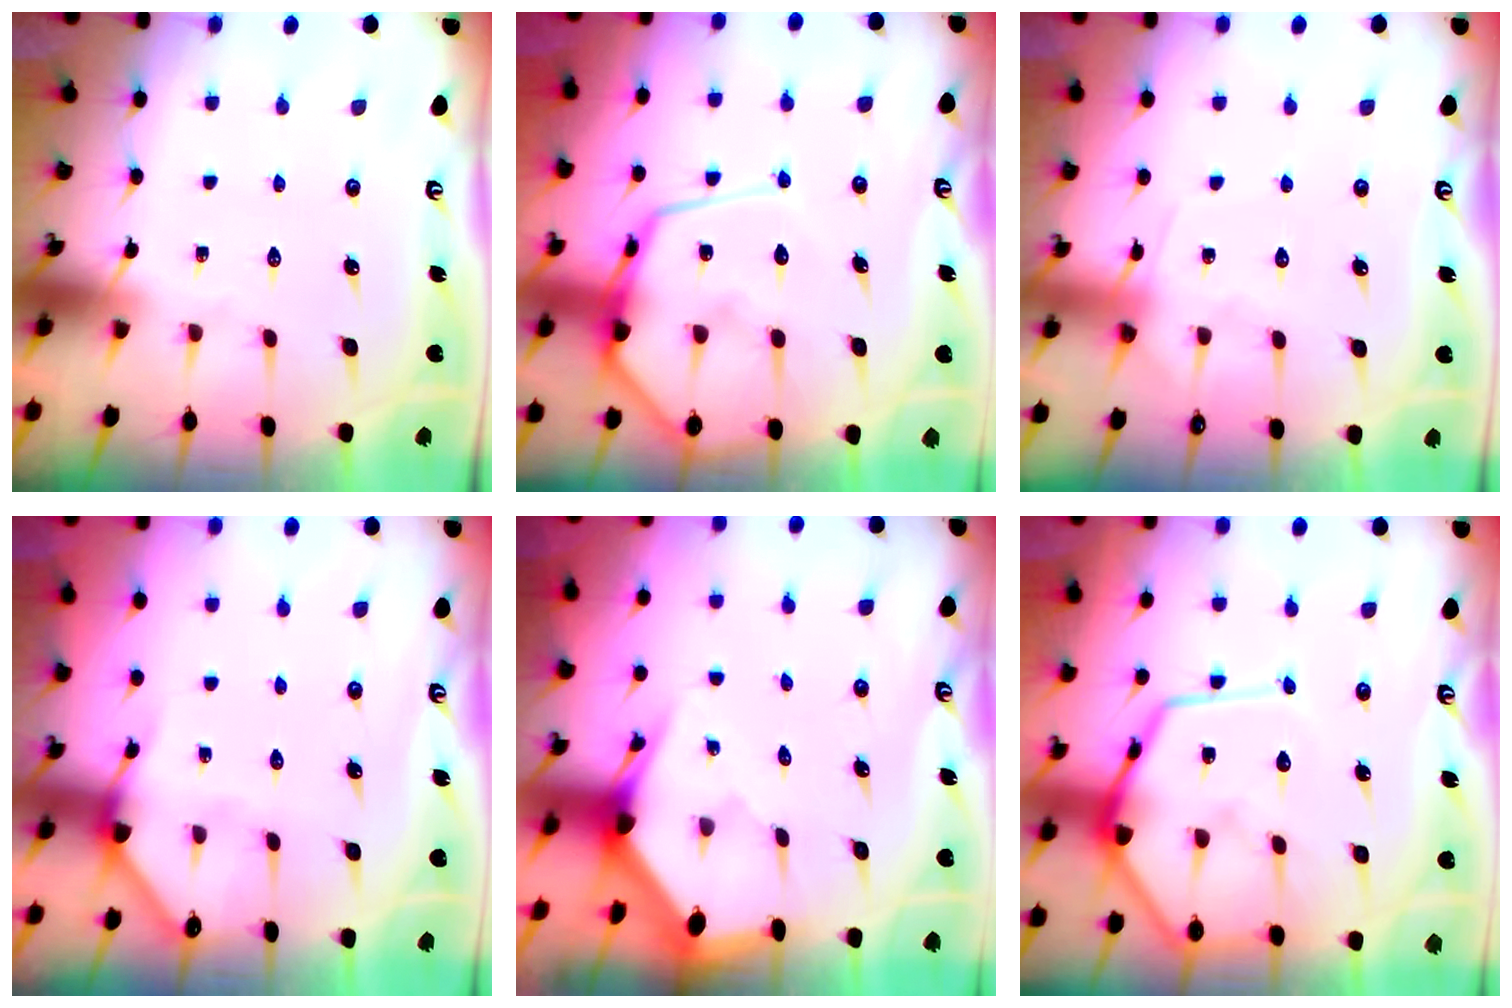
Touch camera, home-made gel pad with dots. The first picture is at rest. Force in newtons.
{"total": 13.9, "press": 13.8, "slide": 1.2}
{"total": 5.6, "press": 5.6, "slide": 0.6}
{"total": 3.9, "press": 3.9, "slide": 0.2}
{"total": 3.0, "press": 3.0, "slide": 0.1}
{"total": 15.0, "press": 14.9, "slide": 1.4}